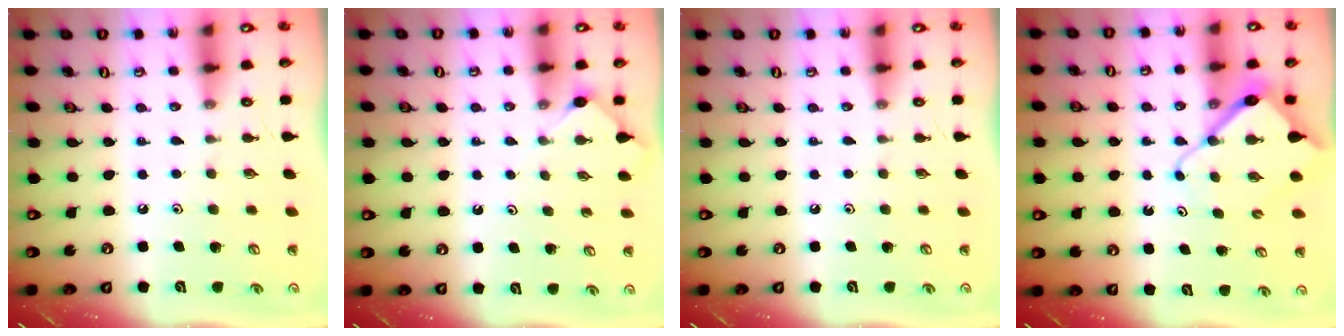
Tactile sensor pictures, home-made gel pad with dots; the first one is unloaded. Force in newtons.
{"total": 2.4, "press": 2.4, "slide": 0.3}
{"total": 0.0}
{"total": 9.8, "press": 9.7, "slide": 0.9}